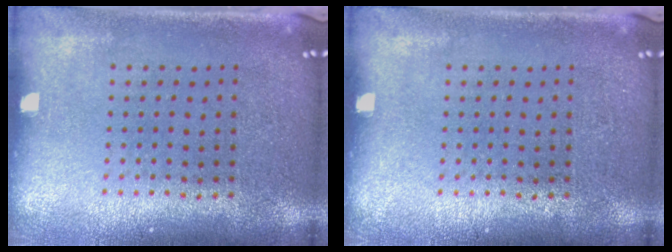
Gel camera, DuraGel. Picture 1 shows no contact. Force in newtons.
{"total": 0.0}